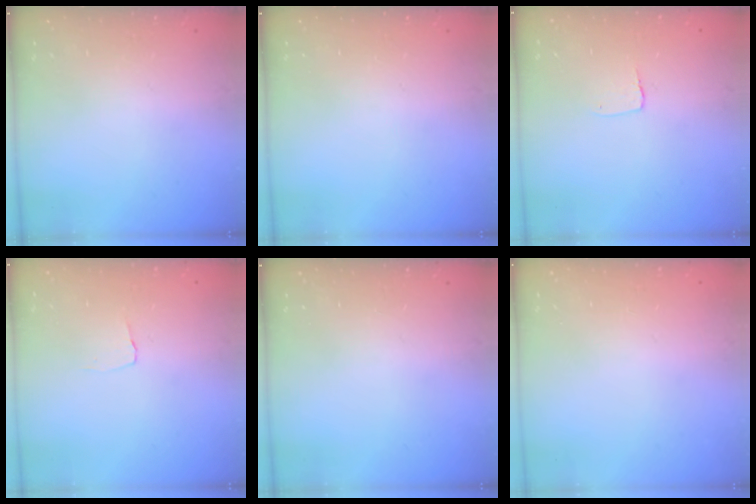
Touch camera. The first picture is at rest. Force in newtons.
{"total": 0.0}
{"total": 3.2, "press": 3.2, "slide": 0.3}
{"total": 2.9, "press": 2.8, "slide": 0.3}
{"total": 0.0}
{"total": 0.0}